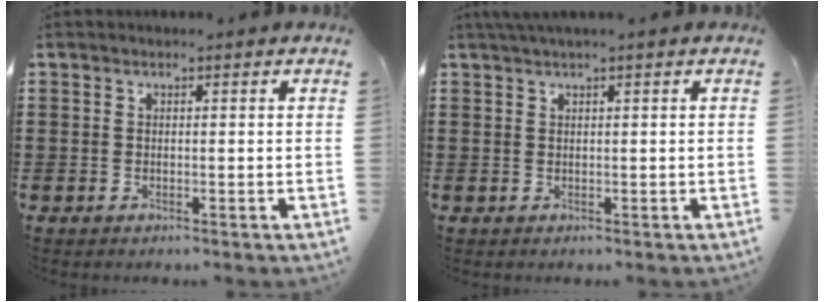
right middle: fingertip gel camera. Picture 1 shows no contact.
{"total": 1.1, "force": [0.6, 0.1, 0.9], "torque": [-0.020, 0.002, 0.010]}